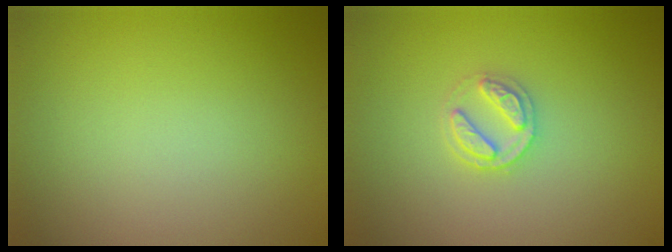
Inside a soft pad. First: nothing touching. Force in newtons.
{"total": 2.4, "press": 2.4, "slide": 0.4}